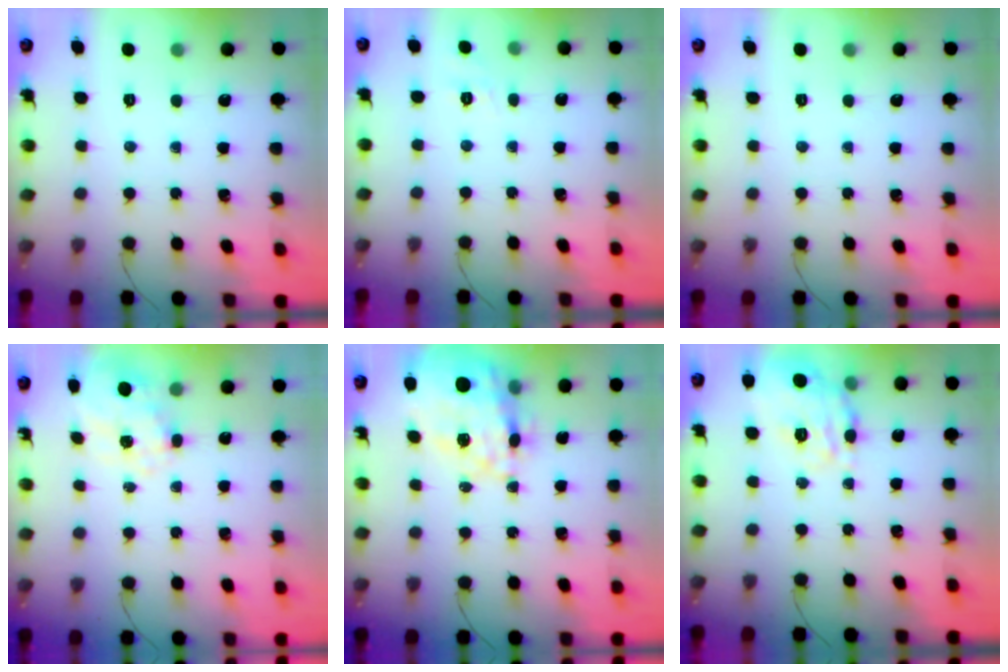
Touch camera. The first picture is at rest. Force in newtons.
{"total": 1.9, "press": 1.3, "slide": 1.4}
{"total": 0.0}
{"total": 6.7, "press": 6.7, "slide": 0.6}
{"total": 23.6, "press": 23.1, "slide": 4.8}
{"total": 14.4, "press": 14.4, "slide": 1.1}